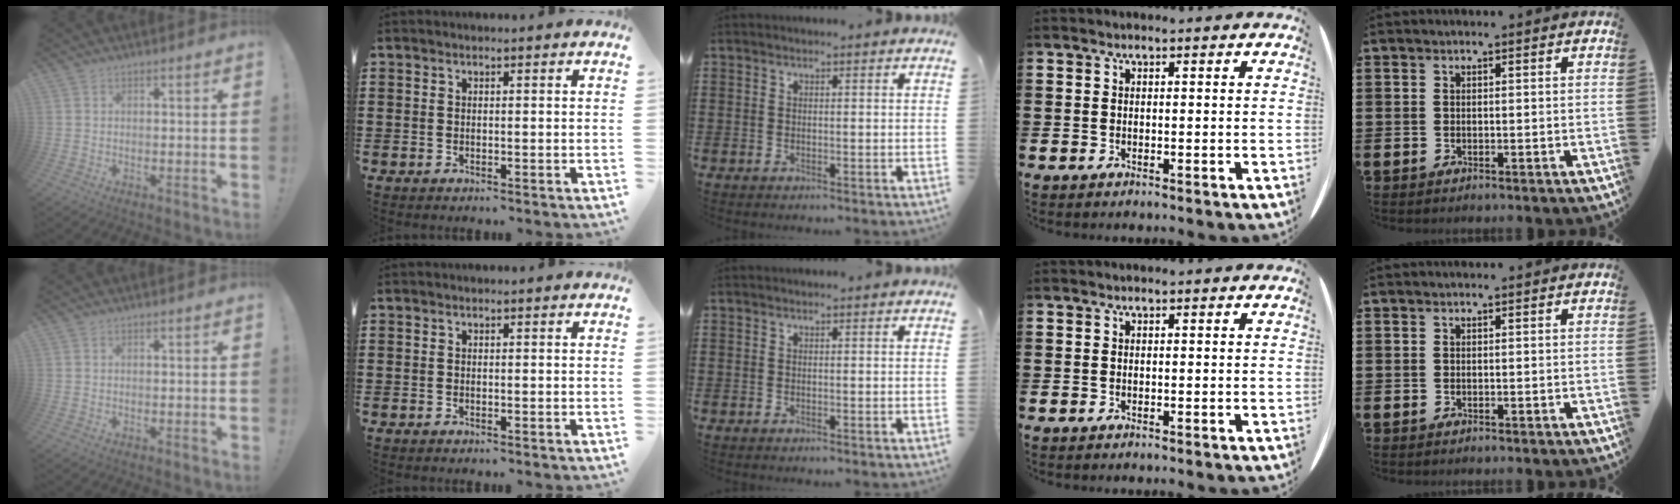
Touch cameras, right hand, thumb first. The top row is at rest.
{}